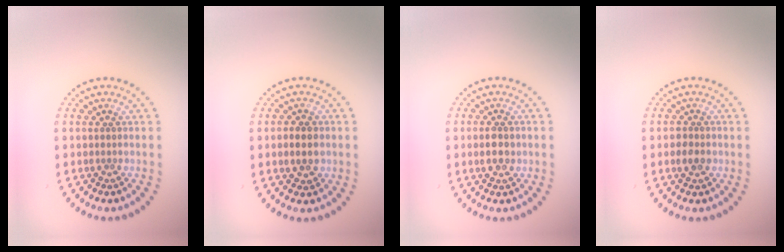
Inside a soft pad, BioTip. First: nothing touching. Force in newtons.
{"total": 2.5, "press": 2.5, "slide": 0.2}
{"total": 2.0, "press": 1.9, "slide": 0.3}
{"total": 1.7, "press": 1.6, "slide": 0.3}